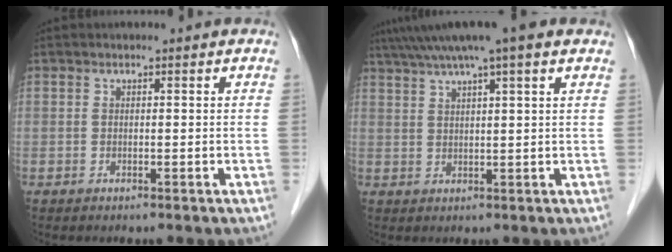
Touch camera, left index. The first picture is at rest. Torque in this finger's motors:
{"motor_torque": [0.50, -0.59, 0.99, 0.21]}